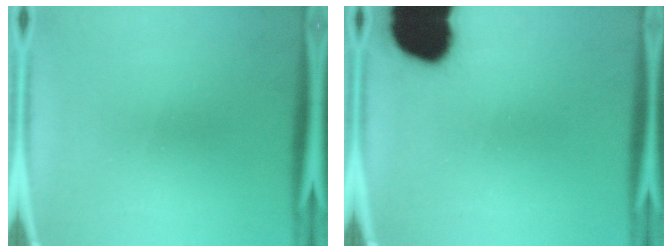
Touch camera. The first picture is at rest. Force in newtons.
{"total": 18.1}